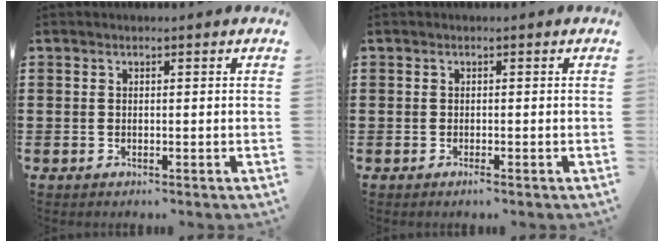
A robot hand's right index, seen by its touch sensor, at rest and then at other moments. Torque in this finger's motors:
{"motor_torque": [0.48, 0.72, -0.52, -0.13]}